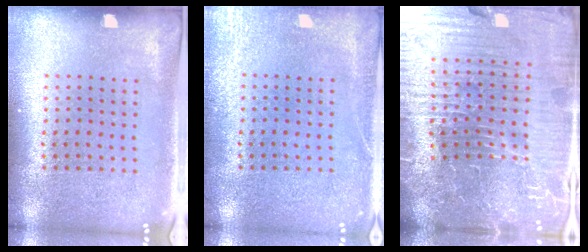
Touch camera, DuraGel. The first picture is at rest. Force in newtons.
{"total": 2.8, "press": 2.7, "slide": 0.4}
{"total": 7.4, "press": 6.6, "slide": 3.4}